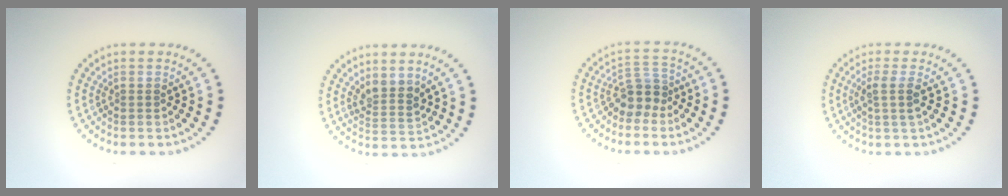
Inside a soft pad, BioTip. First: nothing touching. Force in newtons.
{"total": 2.4, "press": 1.9, "slide": 1.5}
{"total": 2.7, "press": 2.1, "slide": 1.7}
{"total": 1.9, "press": 1.5, "slide": 1.0}